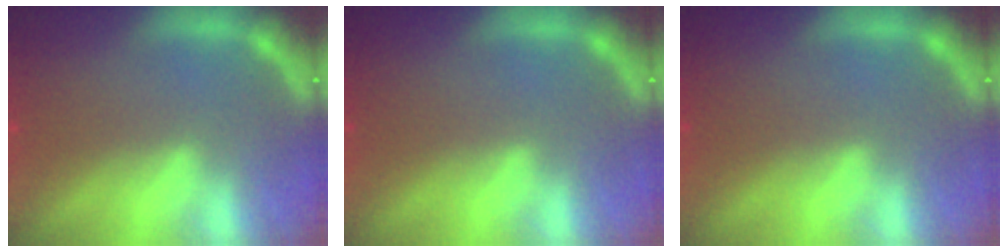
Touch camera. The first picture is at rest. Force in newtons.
{"total": 0.0}
{"total": 0.0}